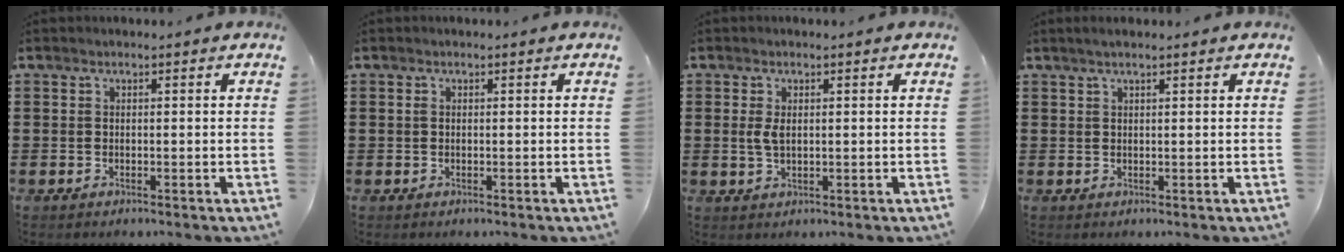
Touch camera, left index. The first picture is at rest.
{"total": 0.6, "force": [0.2, 0.2, 0.5], "torque": [-0.011, 0.000, 0.004]}
{"total": 2.2, "force": [0.3, 1.1, 1.9], "torque": [-0.047, 0.003, 0.003]}
{"total": 1.3, "force": [1.0, 0.0, 0.9], "torque": [-0.017, 0.002, 0.017]}